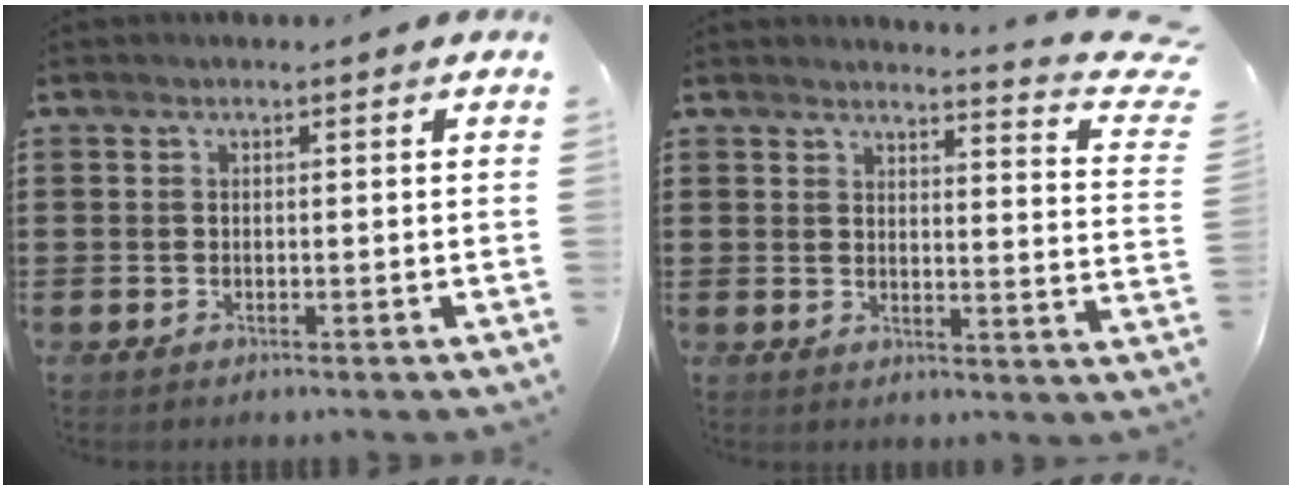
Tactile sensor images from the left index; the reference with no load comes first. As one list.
[{"total": 4.2, "force": [3.8, -0.3, 1.7], "torque": [-0.035, -0.031, 0.060]}]